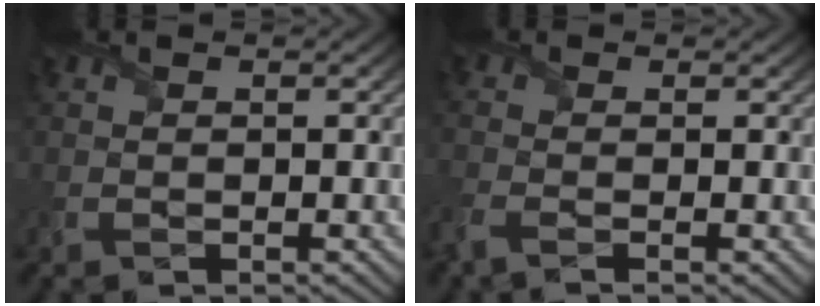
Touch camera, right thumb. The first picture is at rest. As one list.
[{"total": 3.1, "force": [-1.6, 0.9, 2.5], "torque": [-0.067, -0.014, -0.043]}]